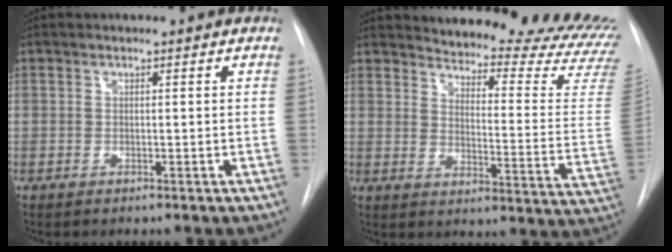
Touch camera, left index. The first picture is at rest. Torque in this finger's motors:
{"motor_torque": [0.83, -1.31, 0.06, 0.00]}